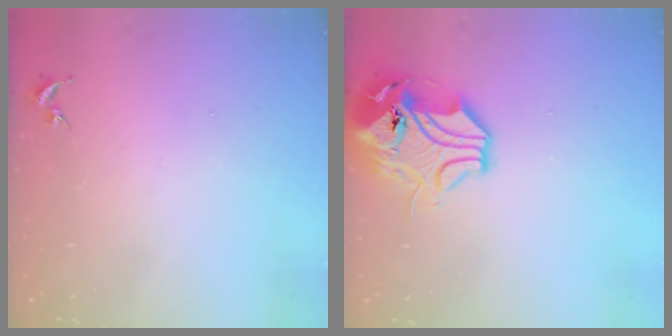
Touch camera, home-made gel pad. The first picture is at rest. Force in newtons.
{"total": 13.8, "press": 13.6, "slide": 2.0}